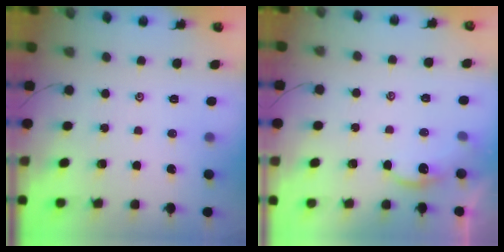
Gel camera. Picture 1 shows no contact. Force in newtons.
{"total": 2.2, "press": 2.2, "slide": 0.2}